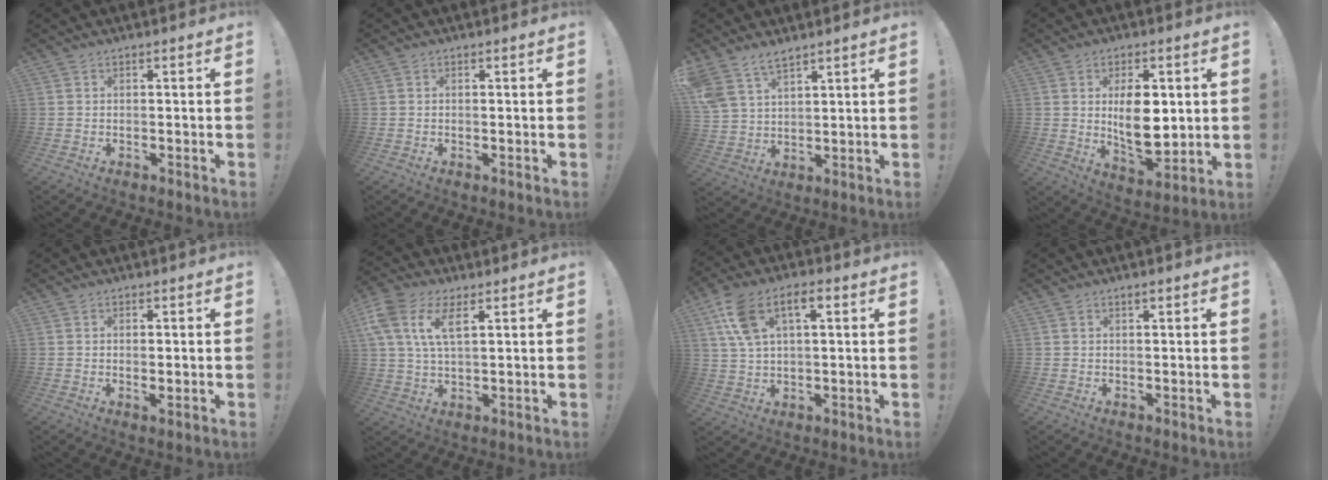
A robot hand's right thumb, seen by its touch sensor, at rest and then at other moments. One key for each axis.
{"total": 0.0}
{"total": 7.9, "fx": 6.4, "fy": 3.6, "fz": 3.0, "tx": -0.061, "ty": -0.032, "tz": 0.128}
{"total": 12.9, "fx": 2.0, "fy": 7.0, "fz": 10.6, "tx": -0.166, "ty": -0.019, "tz": 0.033}
{"total": 1.6, "fx": 0.4, "fy": 0.4, "fz": 1.5, "tx": -0.014, "ty": -0.008, "tz": 0.004}
{"total": 10.8, "fx": 4.8, "fy": 5.2, "fz": 8.1, "tx": -0.177, "ty": -0.007, "tz": 0.088}
{"total": 11.6, "fx": 4.7, "fy": 6.0, "fz": 8.7, "tx": -0.163, "ty": 0.003, "tz": 0.089}
{"total": 1.2, "fx": 0.8, "fy": 0.4, "fz": 0.7, "tx": -0.008, "ty": -0.002, "tz": 0.014}